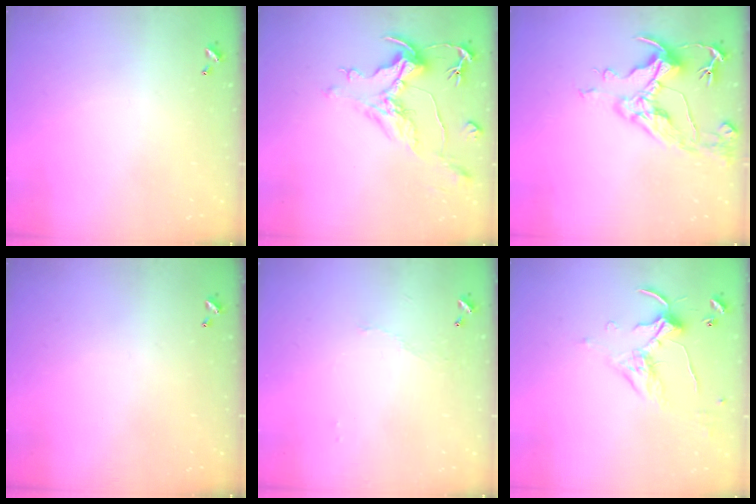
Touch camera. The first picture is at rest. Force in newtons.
{"total": 1.6, "press": 0.1, "slide": 1.6}
{"total": 8.7, "press": 8.5, "slide": 1.4}
{"total": 0.0}
{"total": 2.9, "press": 2.8, "slide": 0.6}
{"total": 1.2, "press": 0.8, "slide": 0.8}